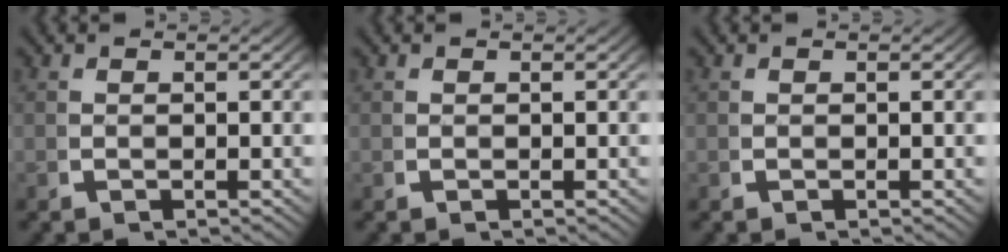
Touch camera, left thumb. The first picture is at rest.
{"total": 0.0}
{"total": 0.0}